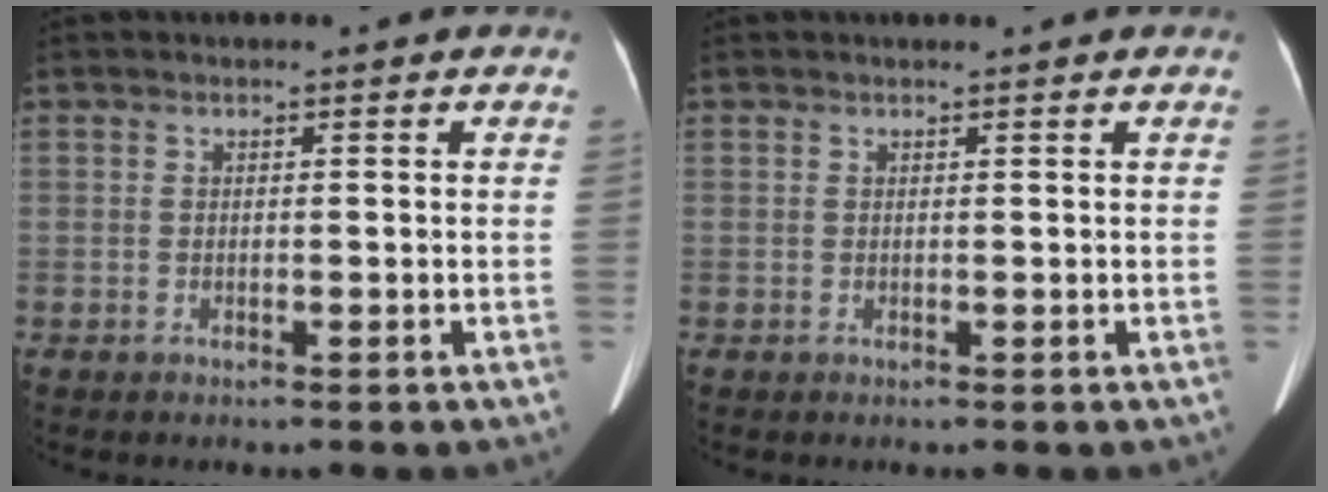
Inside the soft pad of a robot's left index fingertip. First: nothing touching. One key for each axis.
{"total": 1.2, "fx": 1.1, "fy": -0.1, "fz": 0.4, "tx": -0.007, "ty": 0.014, "tz": 0.018}